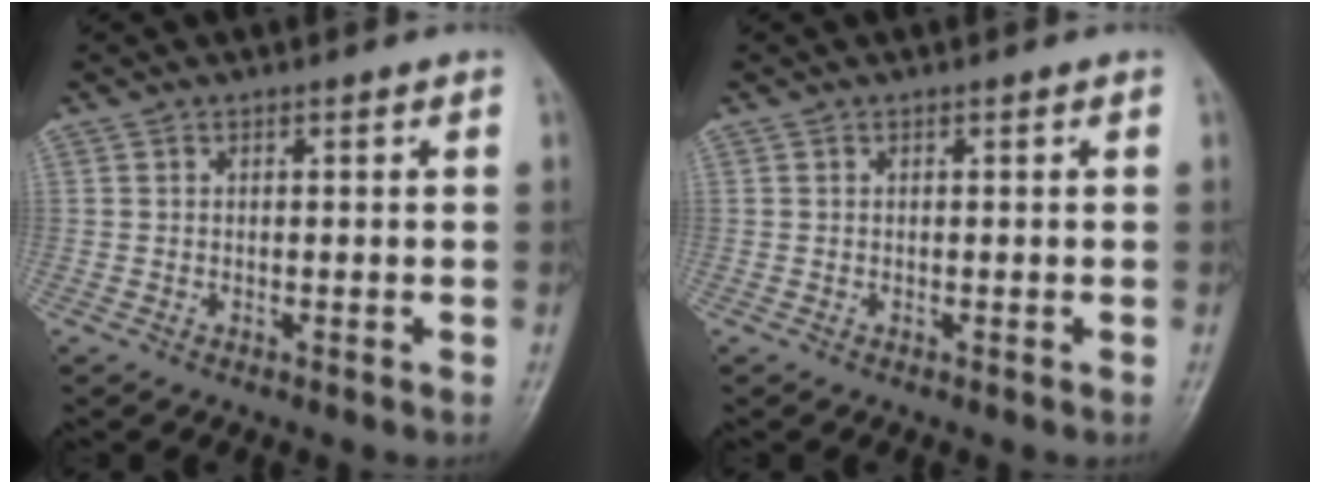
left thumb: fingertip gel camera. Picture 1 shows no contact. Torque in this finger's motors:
{"motor_torque": [0.00, 0.00, 0.00, -0.01, 0.00]}